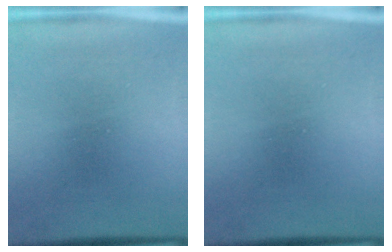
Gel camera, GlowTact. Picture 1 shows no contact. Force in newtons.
{"total": 0.0}